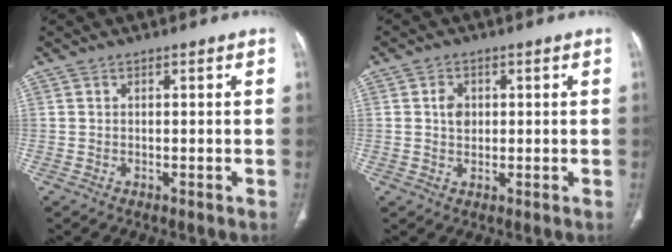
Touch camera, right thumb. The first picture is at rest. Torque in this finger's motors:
{"motor_torque": [0.80, 0.63, 0.29, -0.37, 0.01]}